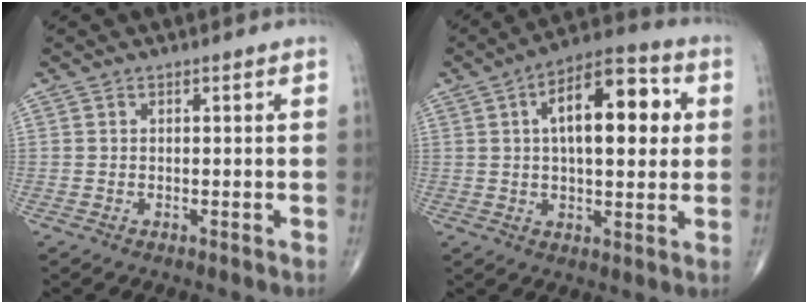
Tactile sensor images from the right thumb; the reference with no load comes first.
{"total": 16.1, "force": [3.4, 7.3, 13.9], "torque": [-0.187, 0.016, 0.045]}